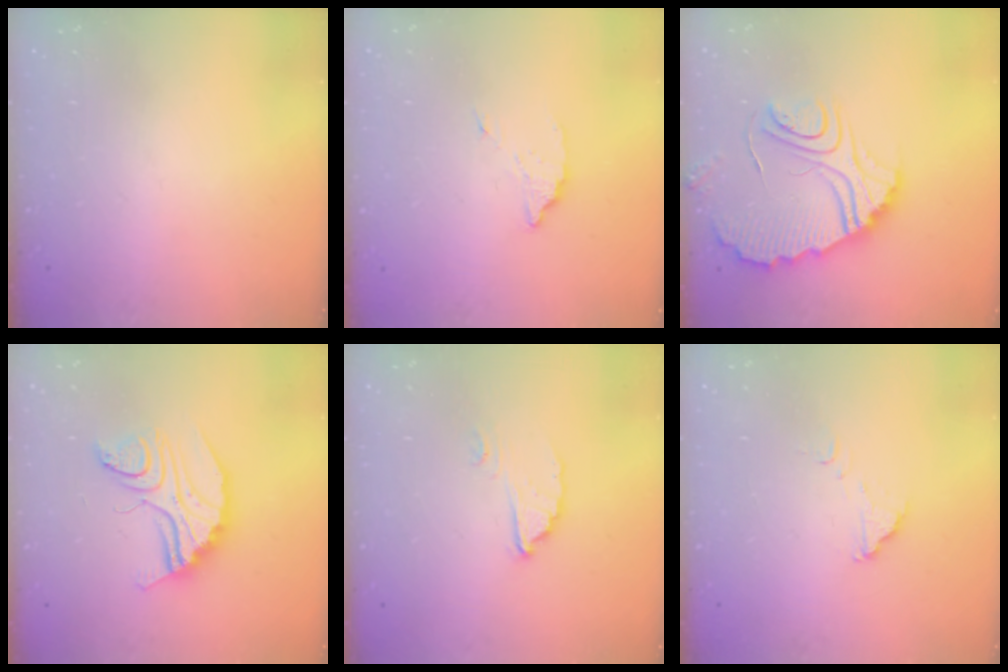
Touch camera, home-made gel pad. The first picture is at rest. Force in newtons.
{"total": 2.9, "press": 2.9, "slide": 0.2}
{"total": 11.0, "press": 11.0, "slide": 1.0}
{"total": 12.2, "press": 12.2, "slide": 1.0}
{"total": 4.0, "press": 4.0, "slide": 0.1}
{"total": 2.4, "press": 2.4, "slide": 0.1}